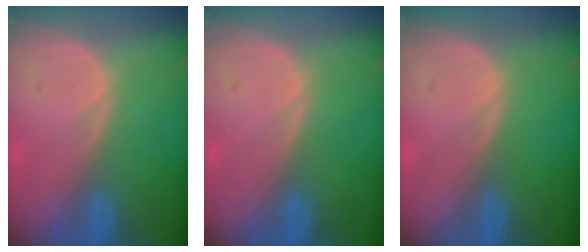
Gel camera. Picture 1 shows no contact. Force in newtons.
{"total": 0.0}
{"total": 0.0}